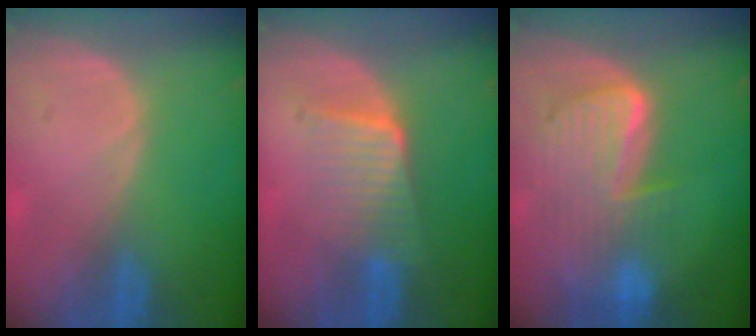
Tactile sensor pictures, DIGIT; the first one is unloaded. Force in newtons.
{"total": 6.6, "press": 5.8, "slide": 3.1}
{"total": 9.9, "press": 8.5, "slide": 5.0}